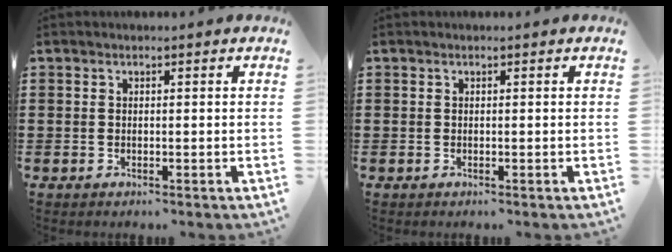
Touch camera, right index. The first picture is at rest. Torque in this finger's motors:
{"motor_torque": [0.00, 0.00, 0.00, -0.01]}